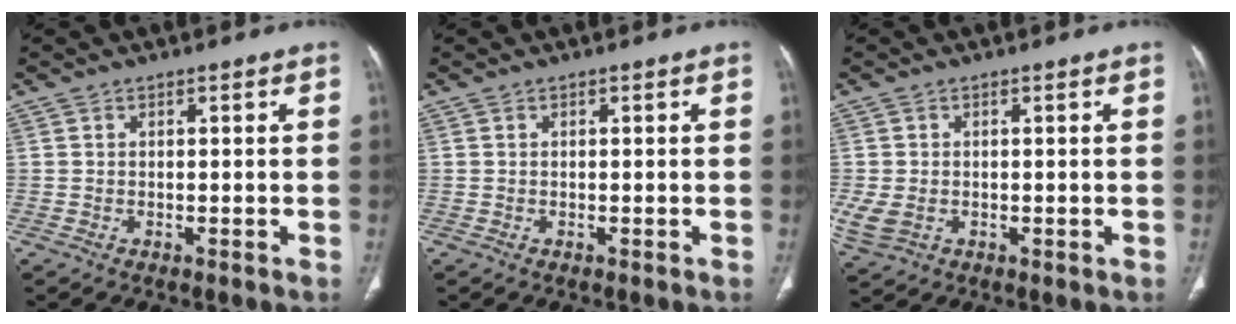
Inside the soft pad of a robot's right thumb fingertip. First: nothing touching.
{"total": 0.0}
{"total": 5.0, "force": [-0.7, 3.7, 3.3], "torque": [-0.080, -0.002, -0.003]}